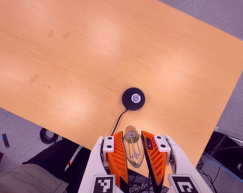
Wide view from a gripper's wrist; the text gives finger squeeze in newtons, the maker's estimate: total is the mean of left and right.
{"total": 18.7, "left": 20.3, "right": 17.1}